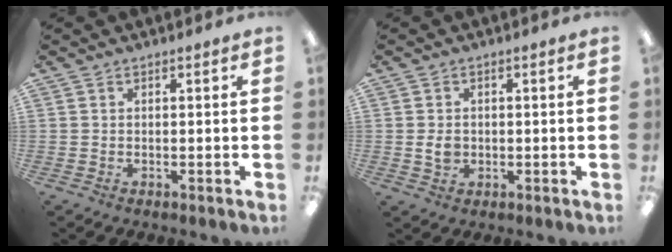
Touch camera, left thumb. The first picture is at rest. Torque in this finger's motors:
{"motor_torque": [-0.19, 0.20, 0.25, -0.29, 0.02]}